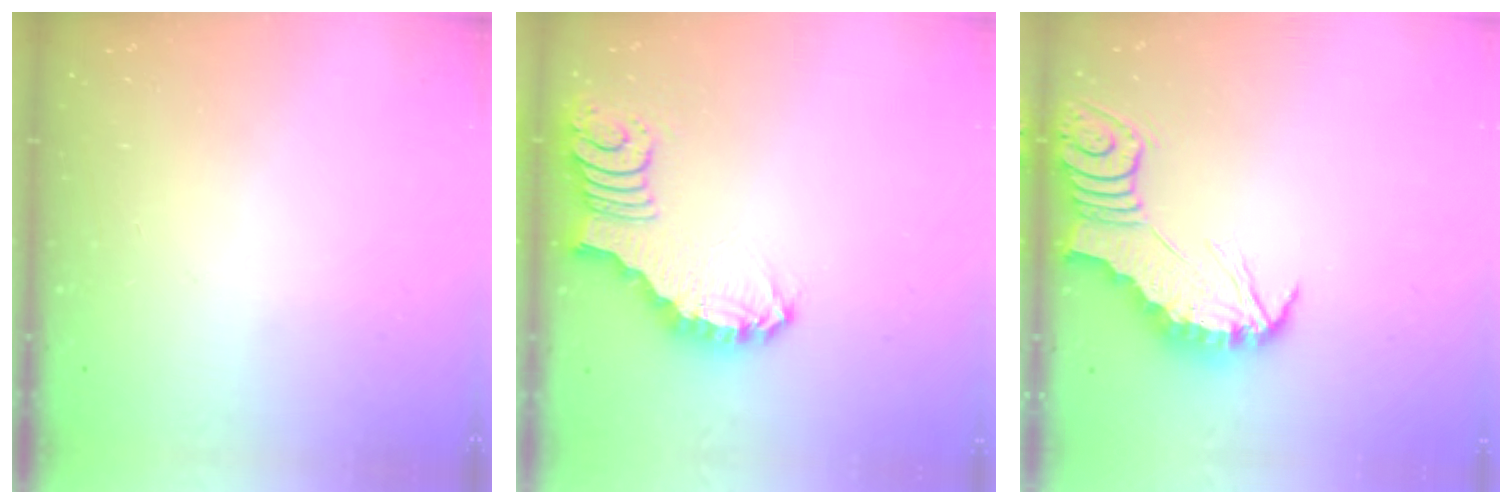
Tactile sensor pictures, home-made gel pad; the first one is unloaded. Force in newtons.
{"total": 3.2, "press": 3.2, "slide": 0.4}
{"total": 2.5, "press": 2.5, "slide": 0.2}